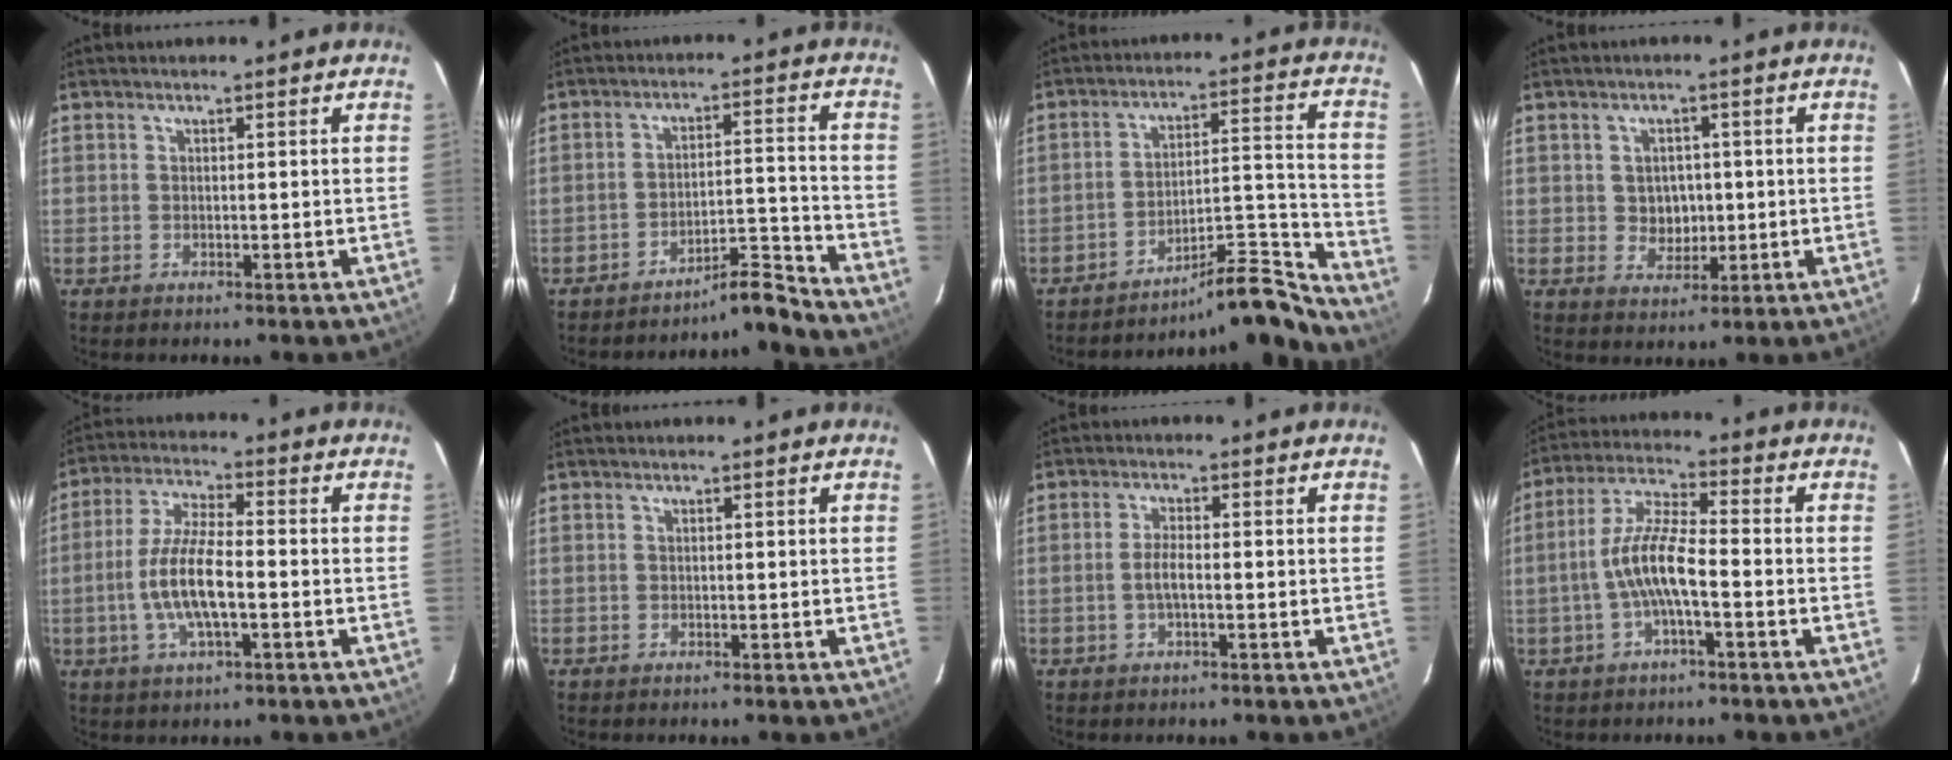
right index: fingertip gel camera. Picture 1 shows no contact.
{"total": 7.0, "force": [-6.9, -1.1, 0.5], "torque": [-0.016, 0.029, -0.113]}
{"total": 13.3, "force": [-13.1, -0.7, 2.0], "torque": [-0.026, 0.044, -0.200]}
{"total": 4.5, "force": [0.1, 4.1, 1.8], "torque": [-0.032, 0.006, 0.010]}
{"total": 10.4, "force": [-2.5, 2.9, 9.6], "torque": [-0.197, 0.000, -0.049]}
{"total": 0.0}
{"total": 2.7, "force": [-0.7, 0.7, 2.5], "torque": [-0.052, 0.000, -0.012]}
{"total": 9.1, "force": [-2.4, 1.8, 8.5], "torque": [-0.185, 0.011, -0.048]}